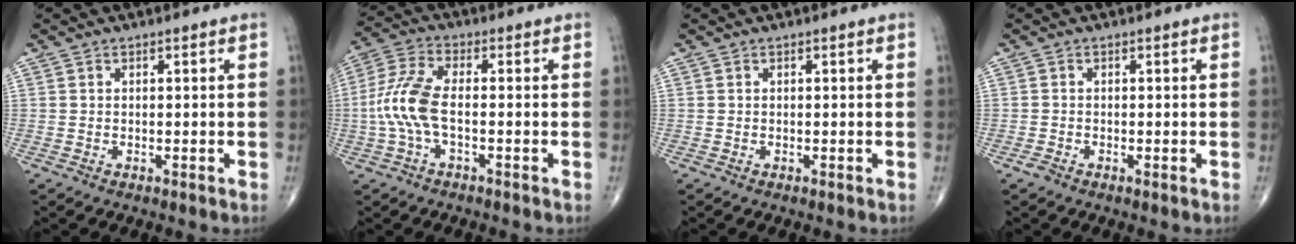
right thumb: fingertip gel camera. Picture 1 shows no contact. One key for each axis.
{"total": 8.7, "fx": -1.4, "fy": 3.4, "fz": 7.9, "tx": -0.199, "ty": 0.023, "tz": -0.034}
{"total": 0.0}
{"total": 1.0, "fx": -0.6, "fy": 0.5, "fz": 0.7, "tx": -0.017, "ty": -0.001, "tz": -0.014}